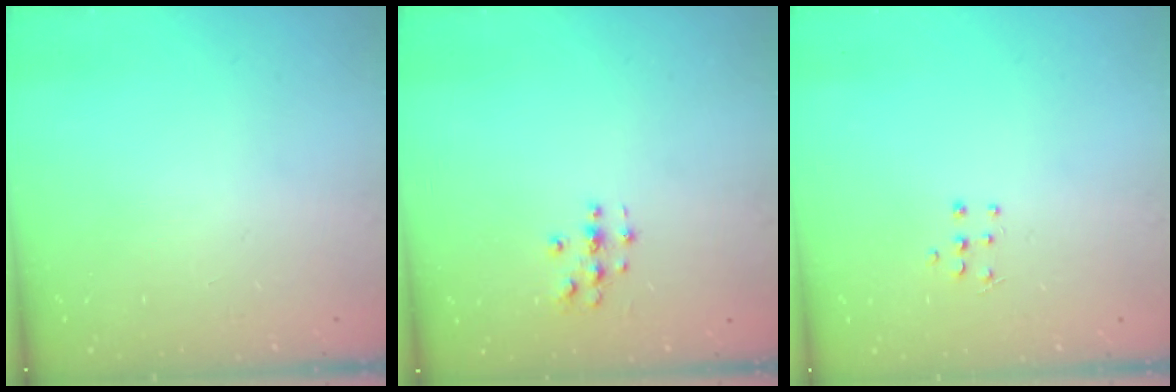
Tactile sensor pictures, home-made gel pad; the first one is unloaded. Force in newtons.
{"total": 2.8, "press": 2.8, "slide": 0.3}
{"total": 5.0, "press": 4.9, "slide": 0.5}